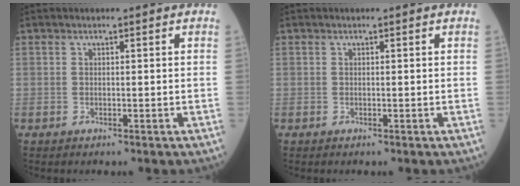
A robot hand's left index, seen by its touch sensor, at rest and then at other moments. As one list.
[{"total": 0.0}]